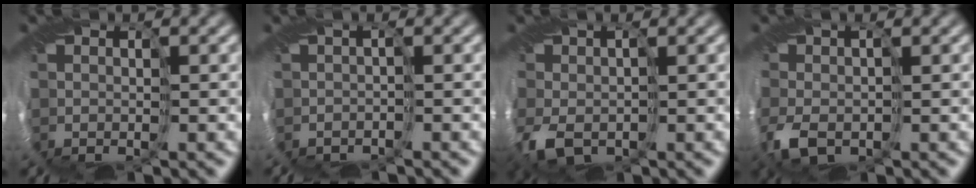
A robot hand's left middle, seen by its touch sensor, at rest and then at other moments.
{"total": 0.8, "force": [-0.2, 0.6, 0.5], "torque": [-0.006, 0.003, 0.003]}
{"total": 3.5, "force": [-1.1, 2.3, 2.5], "torque": [-0.065, 0.000, -0.024]}
{"total": 3.4, "force": [-1.2, 2.1, 2.4], "torque": [-0.064, 0.000, -0.024]}